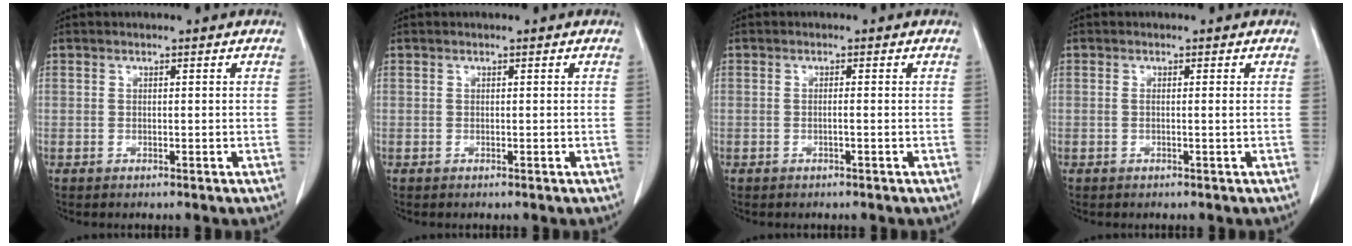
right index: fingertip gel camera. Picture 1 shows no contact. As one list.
[{"total": 0.0}, {"total": 0.7, "force": [-0.2, -0.1, 0.7], "torque": [-0.013, 0.001, -0.003]}, {"total": 0.7, "force": [0.0, 0.0, 0.7], "torque": [-0.016, -0.001, 0.000]}]